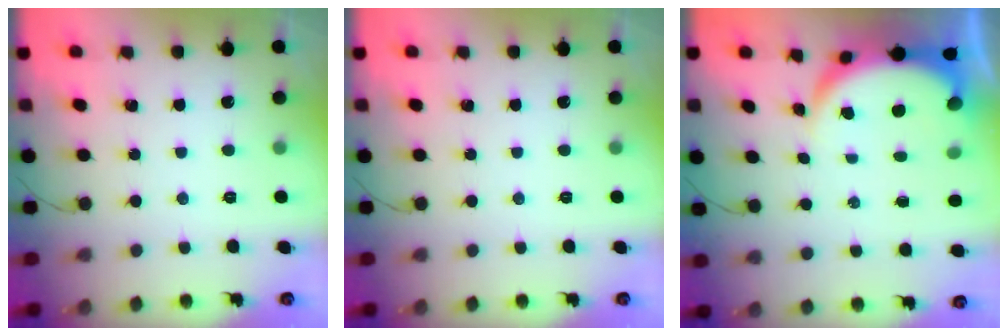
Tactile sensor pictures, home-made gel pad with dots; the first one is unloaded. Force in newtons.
{"total": 0.0}
{"total": 5.4, "press": 5.4, "slide": 0.2}